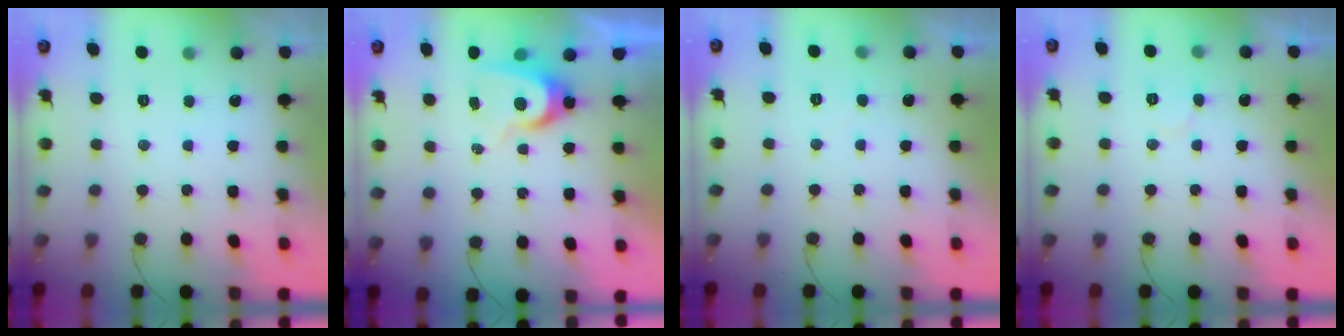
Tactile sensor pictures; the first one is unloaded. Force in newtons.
{"total": 7.7, "press": 7.7, "slide": 0.4}
{"total": 2.6, "press": 2.6, "slide": 0.3}
{"total": 3.8, "press": 3.8, "slide": 0.3}